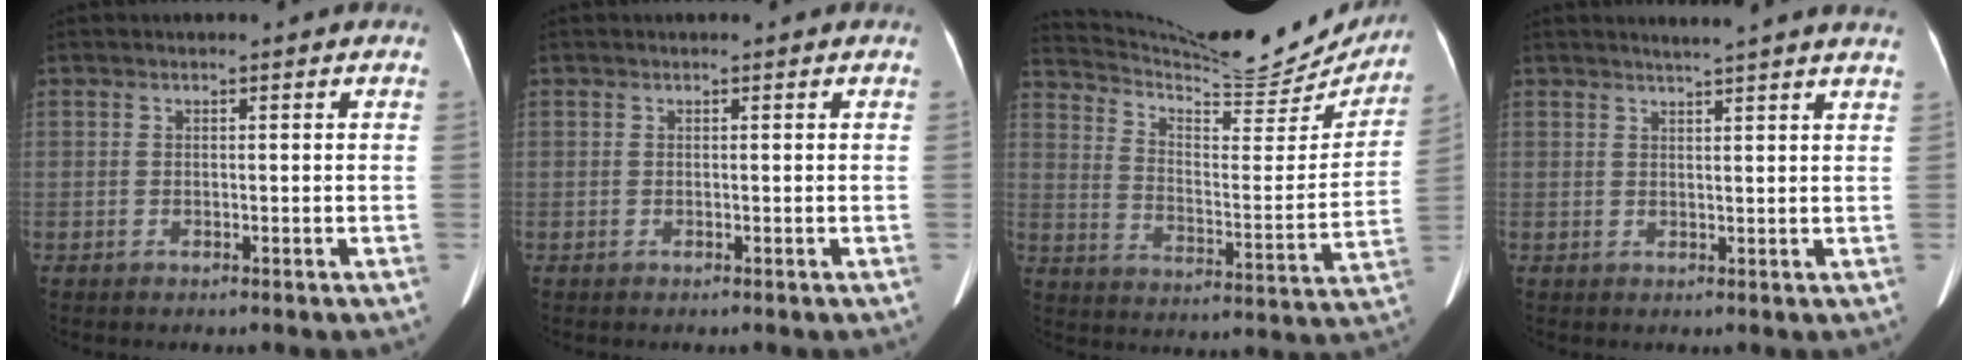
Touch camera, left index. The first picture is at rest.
{"total": 0.0}
{"total": 22.6, "force": [21.2, 3.0, 7.2], "torque": [-0.122, -0.046, 0.293]}
{"total": 7.4, "force": [6.6, -0.9, 3.1], "torque": [-0.040, 0.009, 0.066]}